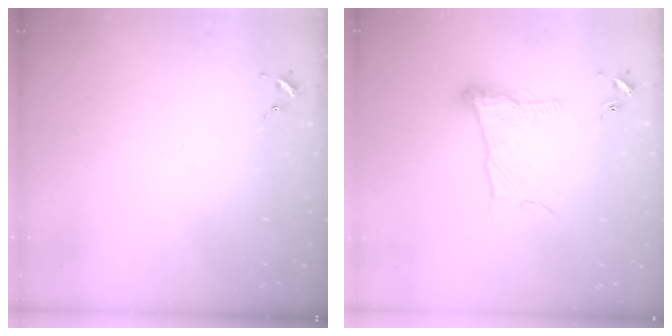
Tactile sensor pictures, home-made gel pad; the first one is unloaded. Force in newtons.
{"total": 12.2, "press": 12.2, "slide": 1.0}